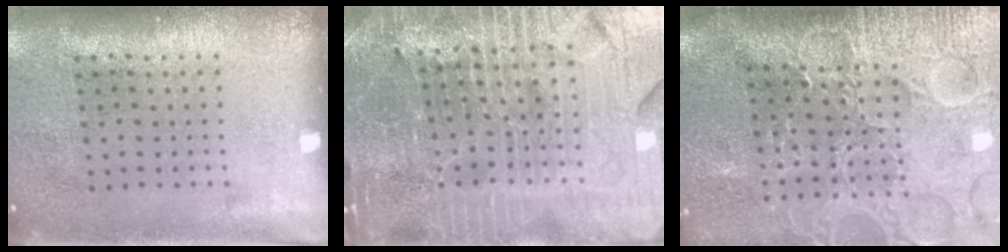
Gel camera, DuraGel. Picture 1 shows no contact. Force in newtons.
{"total": 5.0, "press": 4.7, "slide": 1.7}
{"total": 4.3, "press": 3.8, "slide": 2.0}